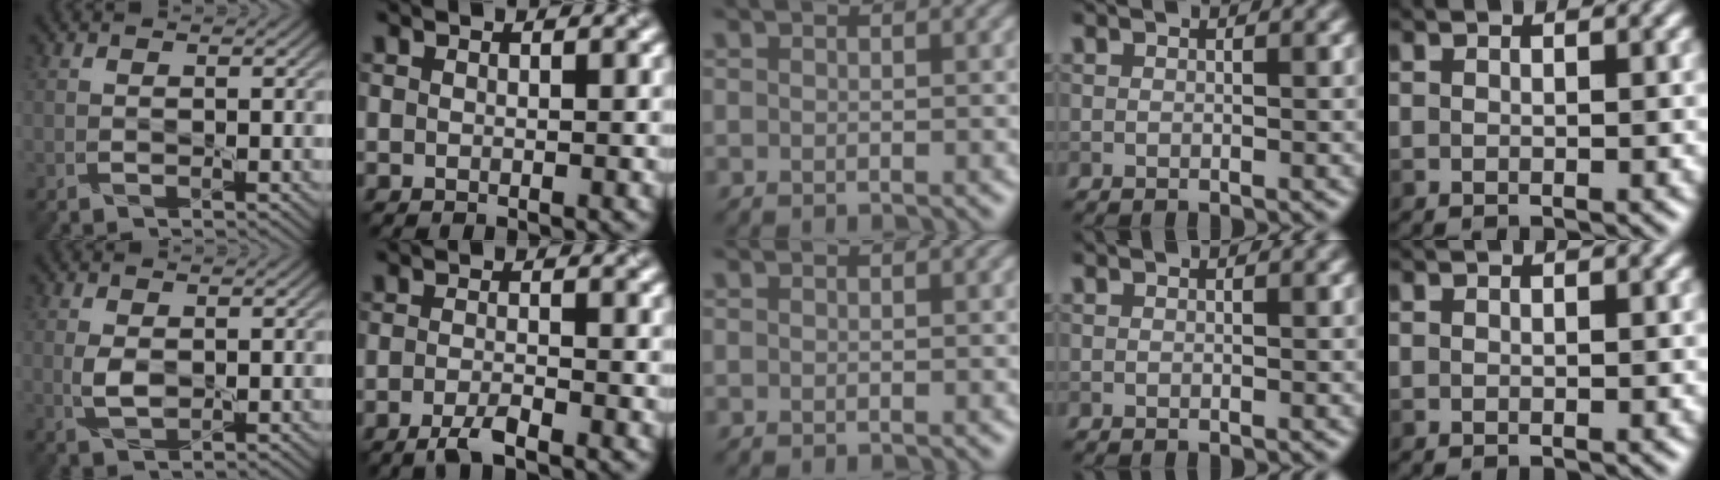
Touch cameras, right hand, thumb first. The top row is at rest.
{"thumb": {"total": 2.4, "force": [0.3, 1.4, 2.0], "torque": [-0.048, -0.003, 0.008]}, "index": {"total": 2.2, "force": [-1.7, 0.3, 1.4], "torque": [-0.035, 0.003, -0.039]}}